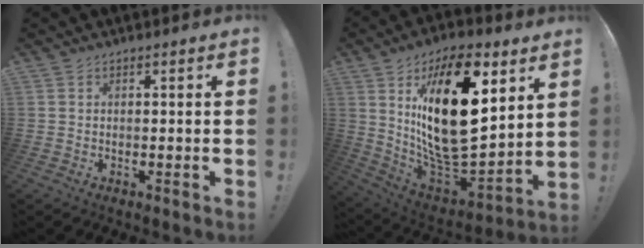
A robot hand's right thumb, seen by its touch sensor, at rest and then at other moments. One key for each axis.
{"total": 27.7, "fx": 8.7, "fy": 13.2, "fz": 22.7, "tx": -0.416, "ty": -0.054, "tz": 0.157}